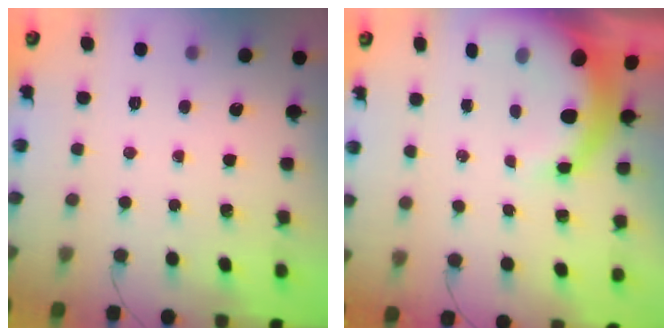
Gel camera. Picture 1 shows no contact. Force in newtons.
{"total": 8.1, "press": 8.0, "slide": 1.3}